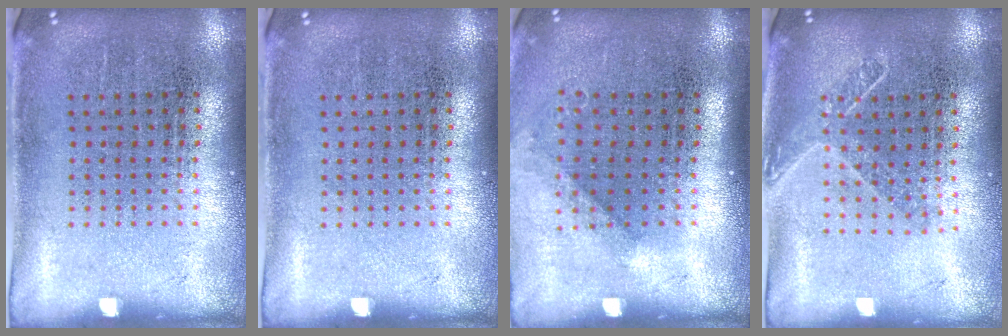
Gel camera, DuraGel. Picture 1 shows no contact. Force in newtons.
{"total": 0.0}
{"total": 1.0, "press": 0.7, "slide": 0.7}
{"total": 1.5, "press": 1.2, "slide": 0.9}